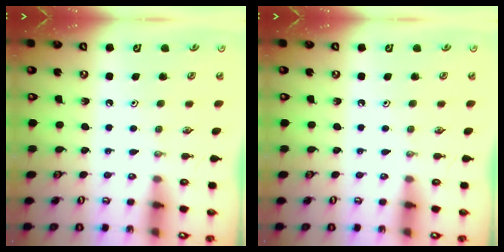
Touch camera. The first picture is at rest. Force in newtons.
{"total": 0.0}